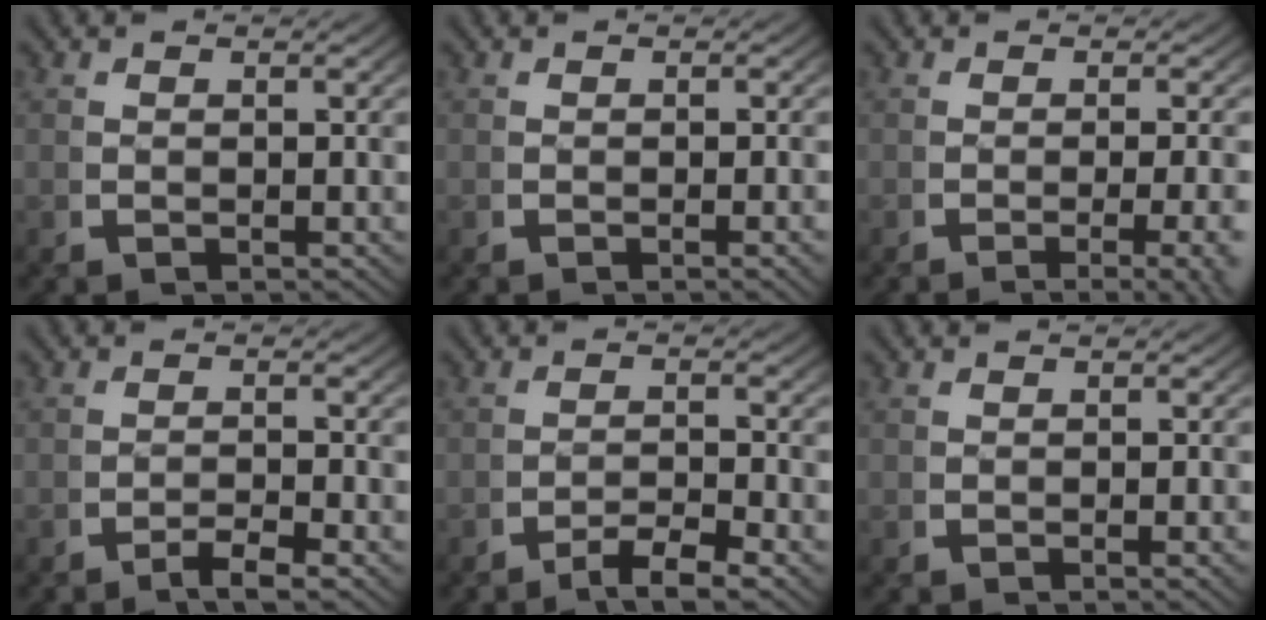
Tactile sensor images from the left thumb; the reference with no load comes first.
{"total": 0.9, "force": [-0.2, 0.0, 0.9], "torque": [-0.016, 0.006, -0.005]}
{"total": 4.7, "force": [-2.6, 1.1, 3.7], "torque": [-0.061, -0.011, -0.036]}
{"total": 2.1, "force": [-1.5, 0.3, 1.5], "torque": [-0.026, -0.001, -0.031]}
{"total": 2.9, "force": [-1.9, 0.8, 2.0], "torque": [-0.030, -0.003, -0.036]}
{"total": 0.6, "force": [-0.2, 0.0, 0.5], "torque": [-0.010, 0.004, -0.004]}